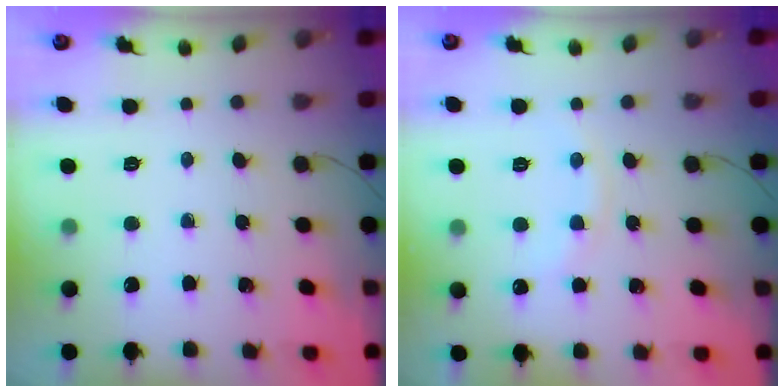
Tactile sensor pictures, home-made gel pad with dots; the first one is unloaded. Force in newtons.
{"total": 7.8, "press": 7.6, "slide": 1.7}